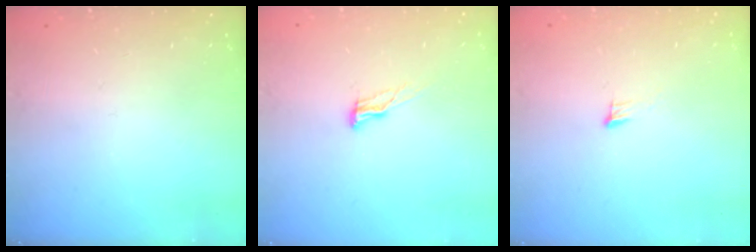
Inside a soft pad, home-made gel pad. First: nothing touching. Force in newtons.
{"total": 6.9, "press": 6.9, "slide": 0.9}
{"total": 4.3, "press": 4.1, "slide": 1.0}